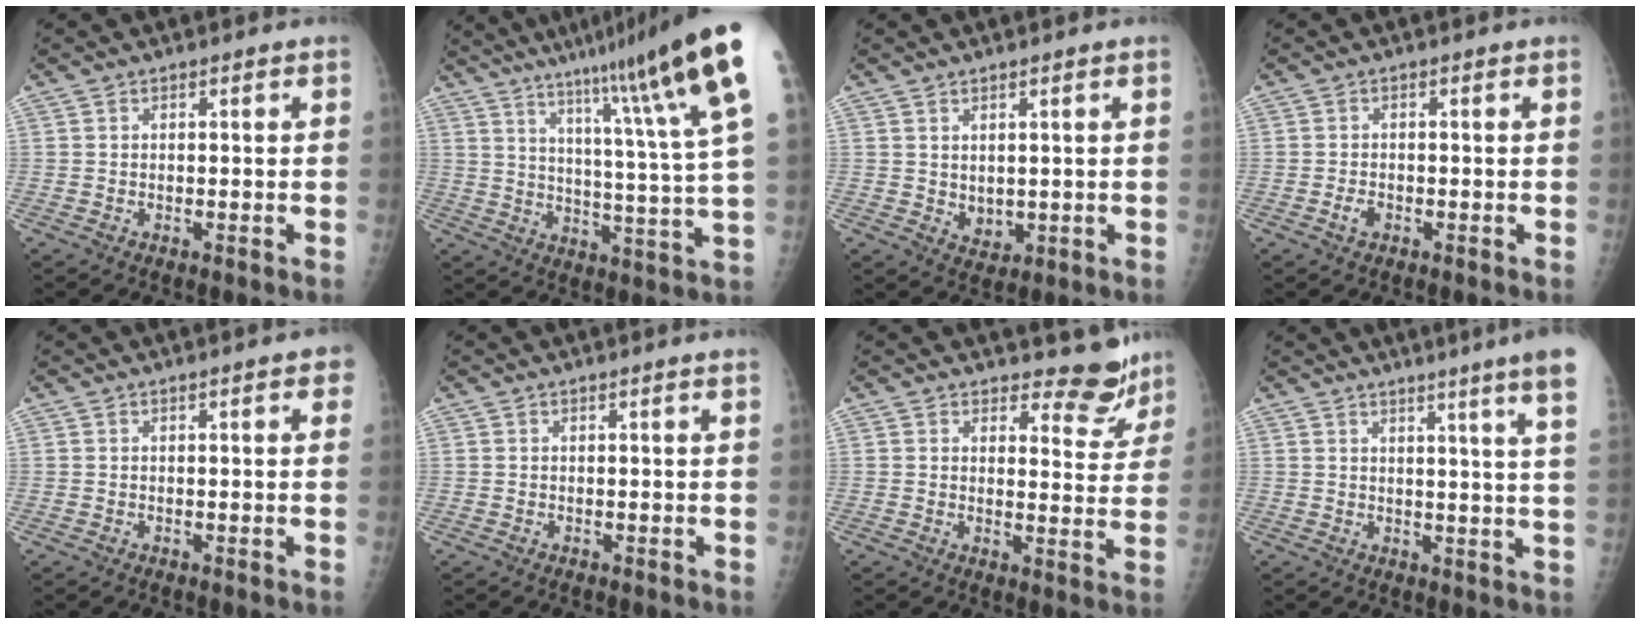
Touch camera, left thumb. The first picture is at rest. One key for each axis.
{"total": 22.3, "fx": 14.0, "fy": 0.1, "fz": 17.3, "tx": -0.240, "ty": -0.070, "tz": 0.191}
{"total": 3.2, "fx": 1.0, "fy": 2.4, "fz": 1.9, "tx": -0.022, "ty": -0.014, "tz": 0.028}
{"total": 1.9, "fx": -0.8, "fy": 1.2, "fz": 1.1, "tx": -0.019, "ty": 0.003, "tz": -0.016}
{"total": 2.7, "fx": 1.3, "fy": 0.8, "fz": 2.2, "tx": -0.019, "ty": 0.002, "tz": 0.011}
{"total": 0.8, "fx": 0.6, "fy": -0.3, "fz": 0.4, "tx": -0.016, "ty": -0.003, "tz": 0.012}
{"total": 7.1, "fx": 6.5, "fy": 2.7, "fz": 0.8, "tx": 0.020, "ty": -0.062, "tz": 0.074}
{"total": 11.4, "fx": 8.0, "fy": -1.4, "fz": 8.1, "tx": -0.103, "ty": -0.046, "tz": 0.077}